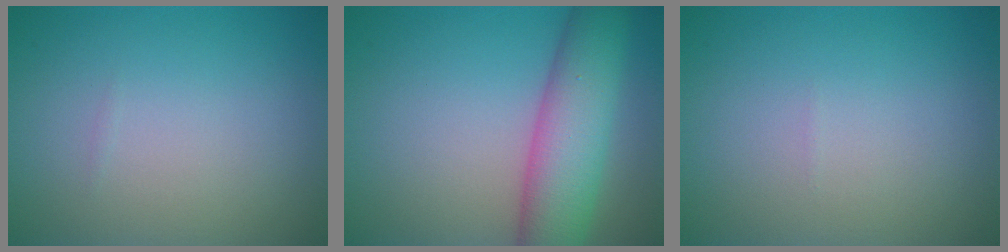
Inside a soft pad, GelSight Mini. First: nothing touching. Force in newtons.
{"total": 7.7, "press": 7.6, "slide": 0.3}
{"total": 0.0}